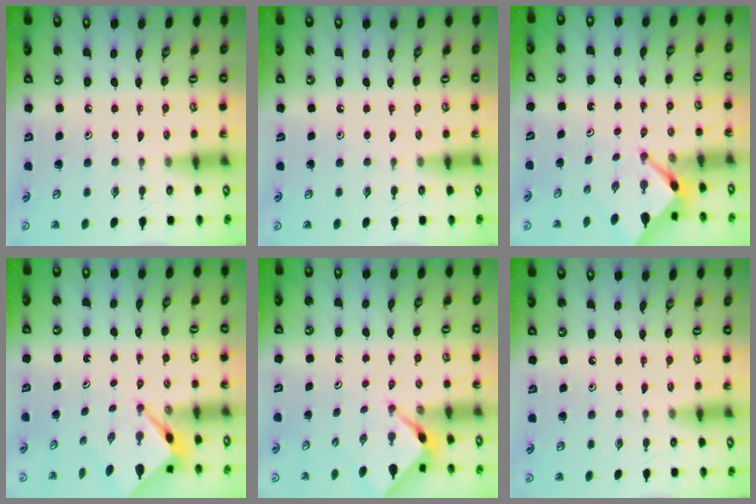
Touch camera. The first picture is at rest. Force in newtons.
{"total": 0.0}
{"total": 2.6, "press": 2.6, "slide": 0.3}
{"total": 2.5, "press": 2.5, "slide": 0.1}
{"total": 2.2, "press": 2.2, "slide": 0.2}
{"total": 0.0}